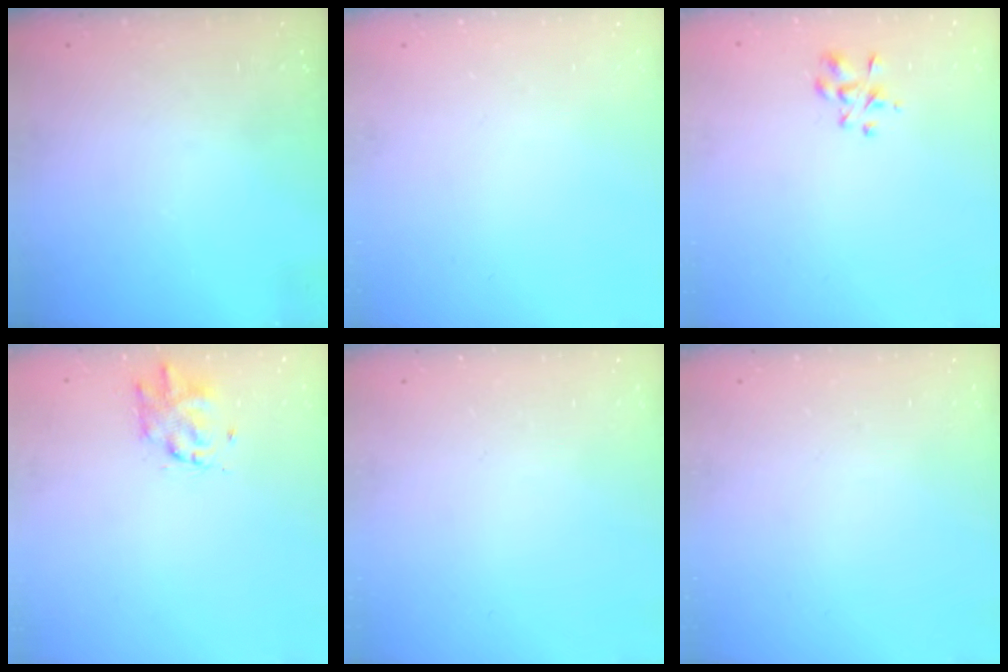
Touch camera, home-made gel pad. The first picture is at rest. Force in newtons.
{"total": 0.0}
{"total": 2.9, "press": 2.7, "slide": 1.0}
{"total": 2.0, "press": 1.9, "slide": 0.6}
{"total": 0.0}
{"total": 0.0}